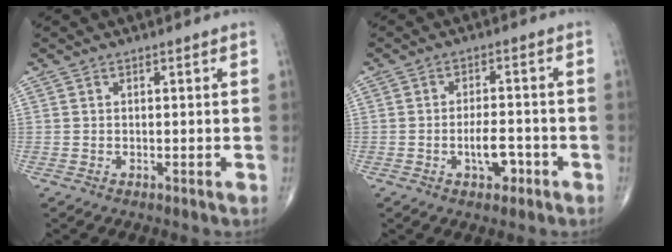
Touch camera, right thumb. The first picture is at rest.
{"total": 5.0, "force": [-2.0, 2.5, 3.9], "torque": [-0.053, 0.018, -0.030]}